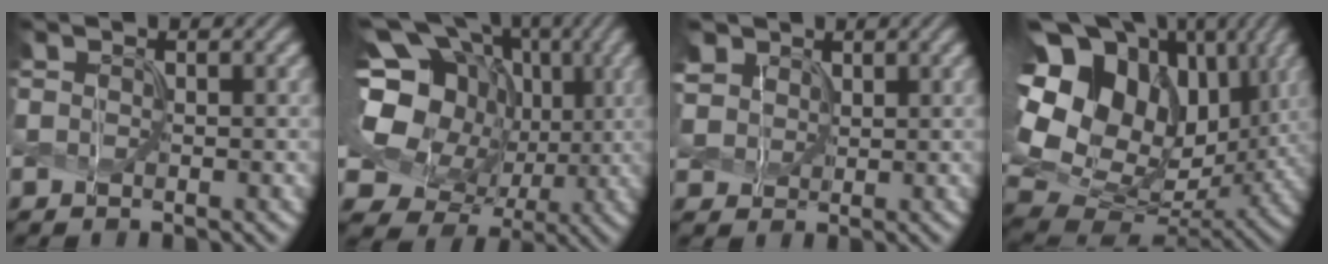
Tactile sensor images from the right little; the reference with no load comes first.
{"total": 17.1, "force": [1.8, 14.4, 9.0], "torque": [-0.188, 0.013, 0.024]}
{"total": 4.2, "force": [2.2, 3.2, 1.6], "torque": [-0.071, 0.006, 0.047]}
{"total": 20.6, "force": [6.9, 14.6, 12.7], "torque": [-0.276, 0.043, 0.141]}